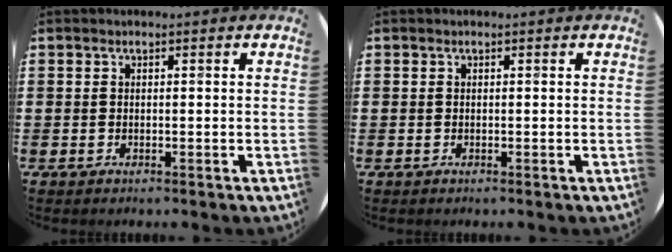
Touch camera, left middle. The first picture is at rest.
{"total": 0.0}